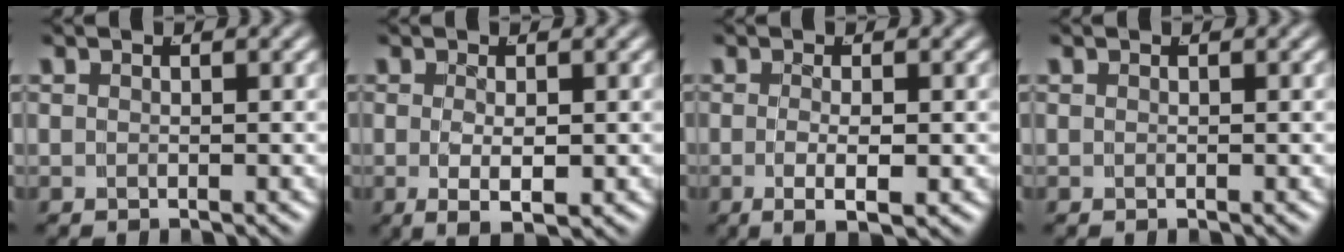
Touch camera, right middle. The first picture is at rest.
{"total": 3.4, "force": [-1.0, 0.9, 3.1], "torque": [-0.060, -0.022, 0.000]}
{"total": 3.6, "force": [-1.6, 0.6, 3.1], "torque": [-0.060, -0.021, -0.015]}
{"total": 0.0}